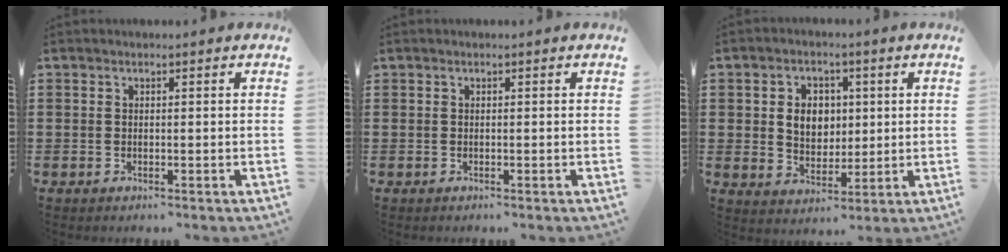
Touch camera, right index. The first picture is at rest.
{"total": 0.0}
{"total": 5.5, "force": [0.9, 4.5, 3.1], "torque": [-0.062, 0.008, 0.009]}